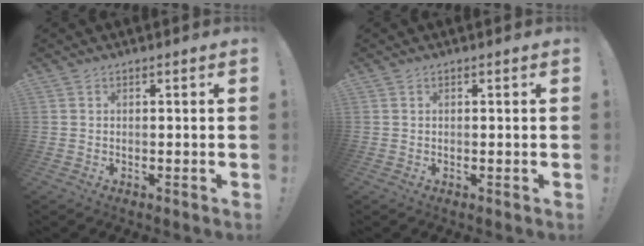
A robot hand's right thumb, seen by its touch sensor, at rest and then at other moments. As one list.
[{"total": 0.0}]